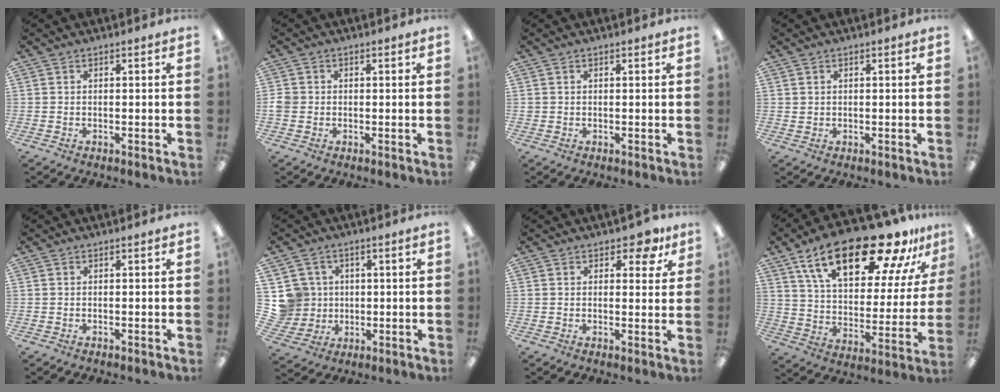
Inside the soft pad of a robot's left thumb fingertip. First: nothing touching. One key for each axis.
{"total": 2.1, "fx": -0.1, "fy": 2.0, "fz": 0.6, "tx": -0.011, "ty": 0.005, "tz": -0.003}
{"total": 0.5, "fx": 0.2, "fy": 0.5, "fz": 0.1, "tx": -0.001, "ty": 0.004, "tz": 0.002}
{"total": 0.9, "fx": 0.5, "fy": 0.8, "fz": 0.0, "tx": -0.001, "ty": 0.001, "tz": 0.010}
{"total": 0.0}
{"total": 8.0, "fx": 1.8, "fy": 7.8, "fz": 0.5, "tx": -0.042, "ty": 0.001, "tz": 0.043}
{"total": 5.4, "fx": 3.3, "fy": 2.9, "fz": 3.2, "tx": -0.030, "ty": -0.010, "tz": 0.053}
{"total": 26.5, "fx": 17.5, "fy": 10.4, "fz": 17.1, "tx": -0.271, "ty": -0.103, "tz": 0.289}